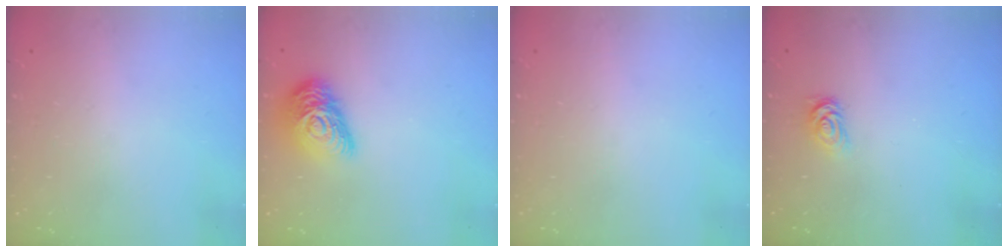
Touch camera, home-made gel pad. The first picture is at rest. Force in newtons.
{"total": 15.3, "press": 15.3, "slide": 0.8}
{"total": 0.0}
{"total": 2.6, "press": 2.6, "slide": 0.4}